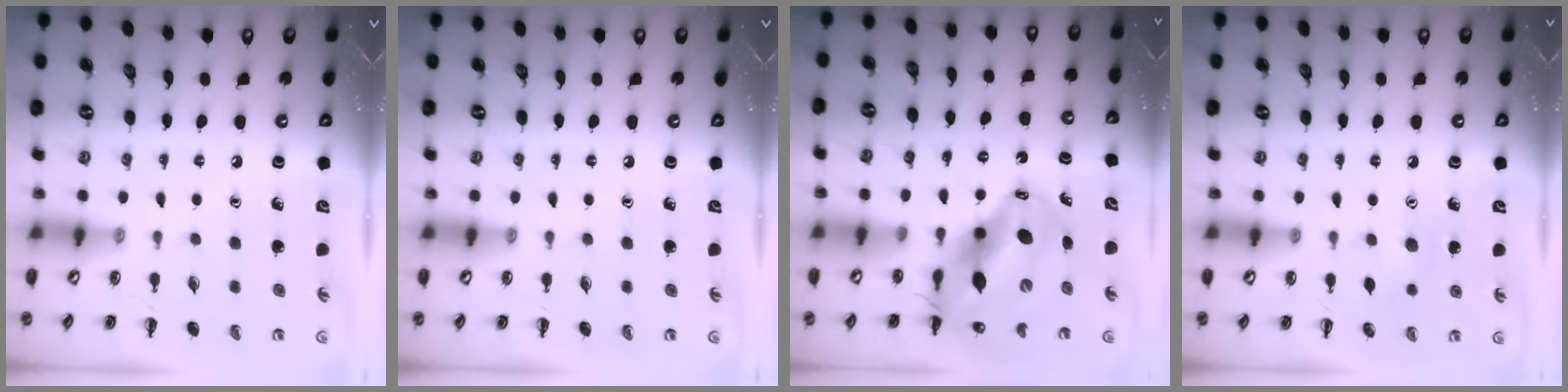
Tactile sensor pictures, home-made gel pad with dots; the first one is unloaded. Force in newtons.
{"total": 0.0}
{"total": 14.4, "press": 13.8, "slide": 4.1}
{"total": 6.3, "press": 6.2, "slide": 1.3}